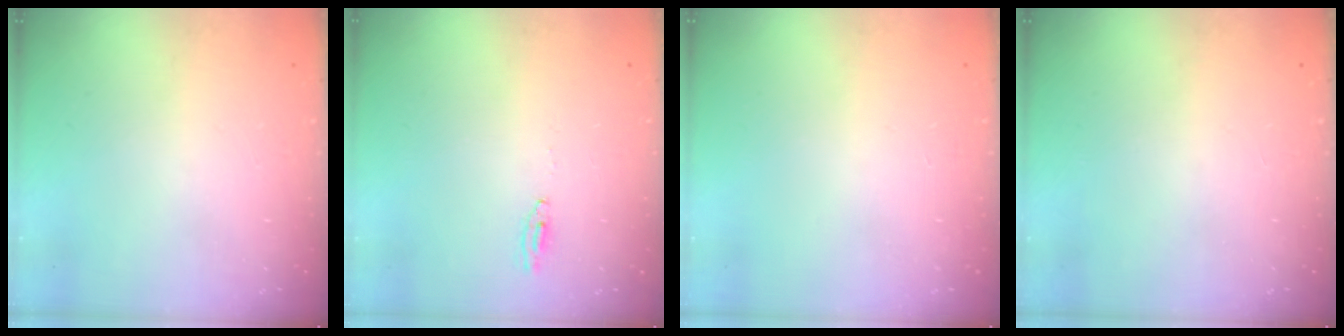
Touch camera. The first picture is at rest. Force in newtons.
{"total": 2.0, "press": 2.0, "slide": 0.2}
{"total": 0.0}
{"total": 0.0}